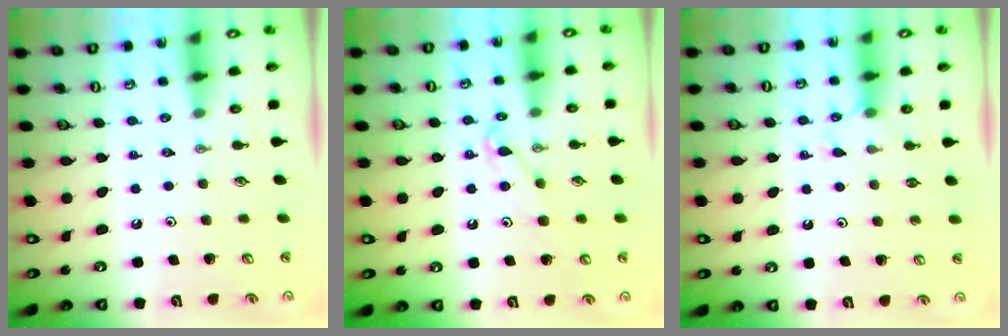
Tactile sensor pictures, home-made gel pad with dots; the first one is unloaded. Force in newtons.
{"total": 6.5, "press": 6.5, "slide": 0.7}
{"total": 5.2, "press": 5.2, "slide": 0.6}